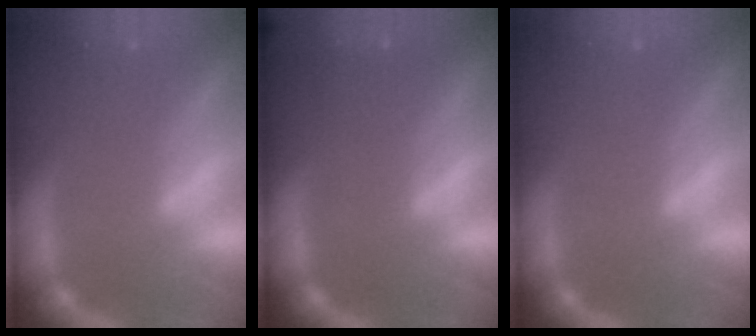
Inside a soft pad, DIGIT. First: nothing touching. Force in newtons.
{"total": 10.0}
{"total": 0.0}